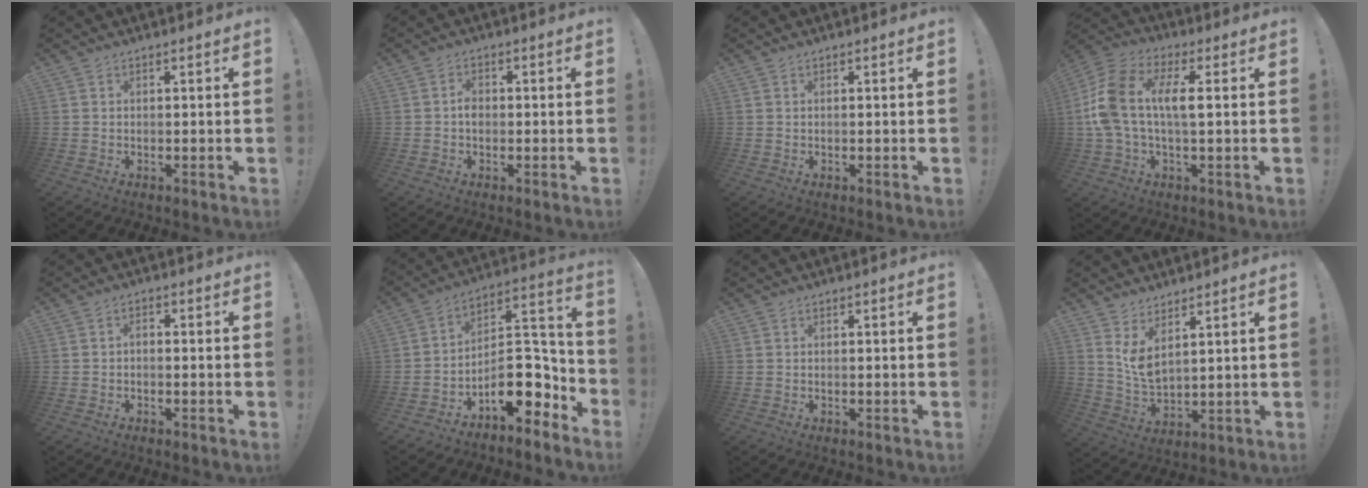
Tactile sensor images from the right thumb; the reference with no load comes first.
{"total": 2.7, "force": [-0.6, 1.9, 1.8], "torque": [-0.027, 0.006, -0.013]}
{"total": 0.0}
{"total": 12.3, "force": [0.5, 5.7, 10.9], "torque": [-0.228, 0.004, 0.008]}
{"total": 1.2, "force": [-0.9, 0.4, 0.7], "torque": [-0.011, 0.006, -0.018]}
{"total": 15.1, "force": [-6.8, 8.6, 10.4], "torque": [-0.118, 0.036, -0.100]}
{"total": 0.0}
{"total": 7.1, "force": [4.9, 2.4, 4.6], "torque": [-0.095, -0.037, 0.089]}